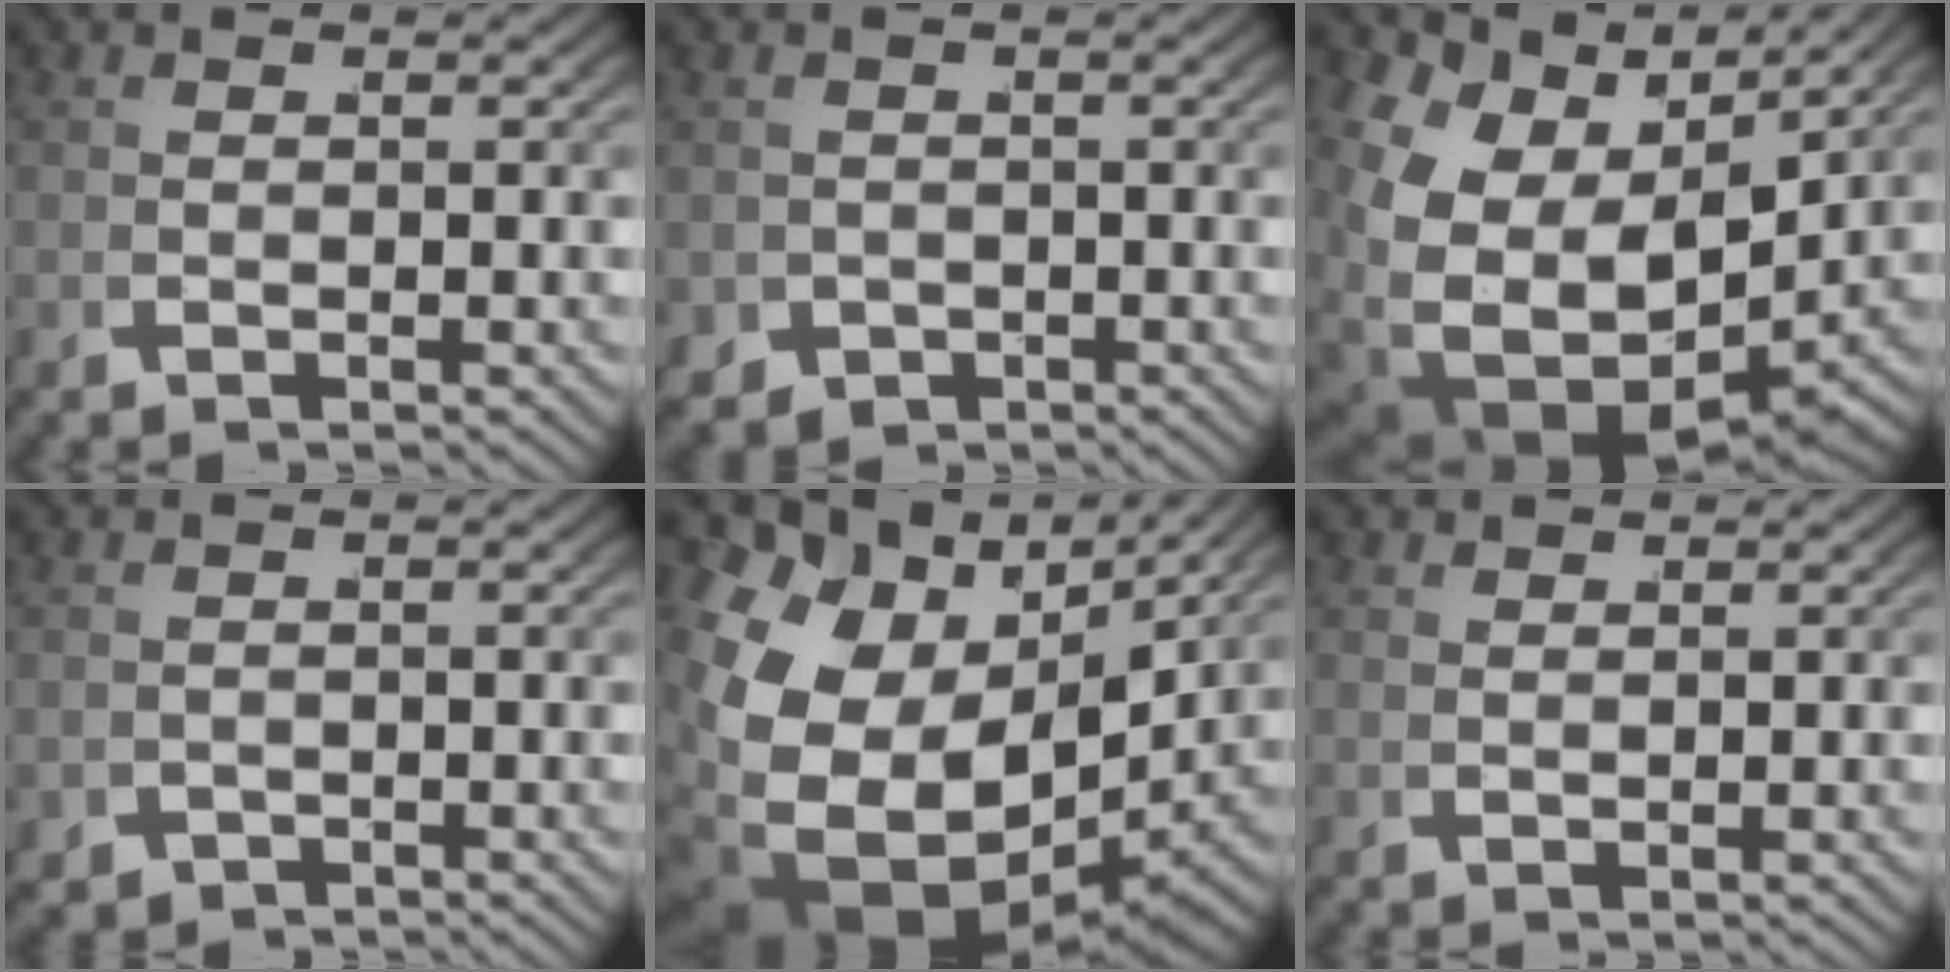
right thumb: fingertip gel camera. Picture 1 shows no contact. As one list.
[{"total": 3.5, "force": [-1.7, 2.7, 1.4], "torque": [-0.032, -0.029, -0.012]}, {"total": 14.4, "force": [-0.5, 8.8, 11.3], "torque": [-0.250, -0.065, 0.038]}, {"total": 1.9, "force": [-0.9, 1.5, 0.6], "torque": [-0.016, -0.019, -0.002]}, {"total": 17.8, "force": [-0.7, 11.9, 13.2], "torque": [-0.301, -0.078, 0.034]}, {"total": 1.4, "force": [1.4, -0.3, 0.1], "torque": [0.002, 0.002, 0.035]}]